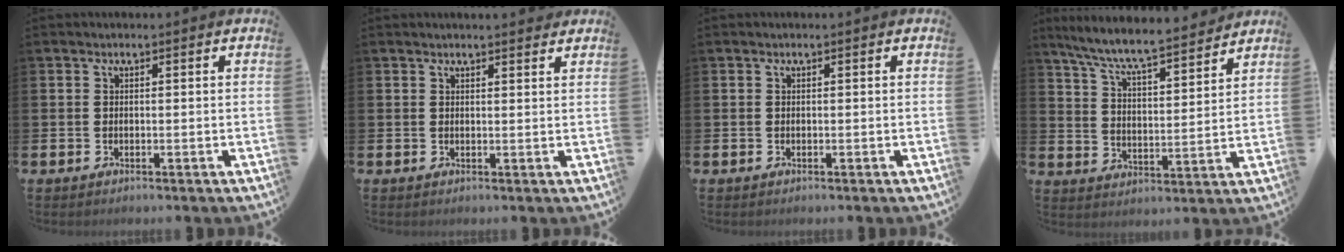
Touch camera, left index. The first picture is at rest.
{"total": 1.5, "force": [1.5, 0.0, 0.1], "torque": [-0.002, -0.005, 0.028]}
{"total": 0.0}
{"total": 7.7, "force": [7.2, 0.6, 2.6], "torque": [-0.081, -0.052, 0.124]}